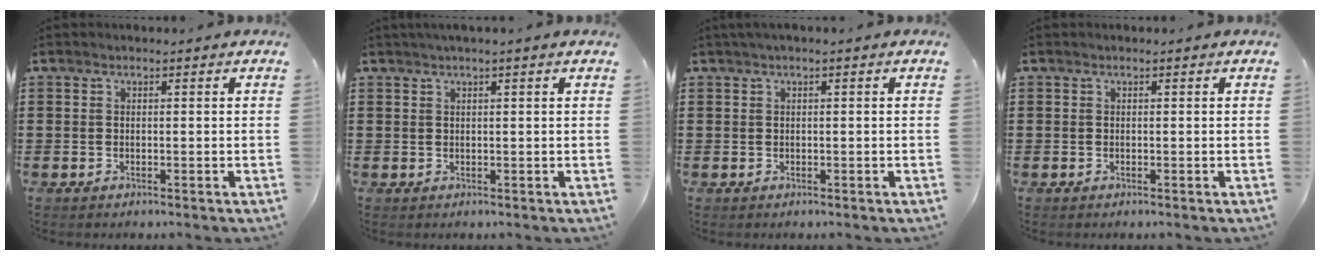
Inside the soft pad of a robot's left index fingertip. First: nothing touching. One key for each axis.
{"total": 1.2, "fx": 0.8, "fy": -0.3, "fz": 0.8, "tx": -0.014, "ty": -0.001, "tz": 0.015}
{"total": 0.8, "fx": 0.1, "fy": 0.0, "fz": 0.8, "tx": -0.012, "ty": -0.003, "tz": 0.004}
{"total": 0.0}